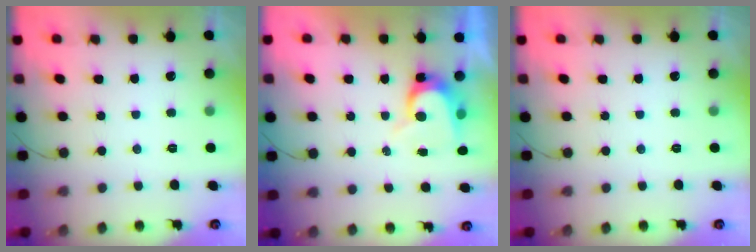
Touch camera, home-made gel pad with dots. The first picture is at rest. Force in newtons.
{"total": 8.1, "press": 8.0, "slide": 0.9}
{"total": 0.0}